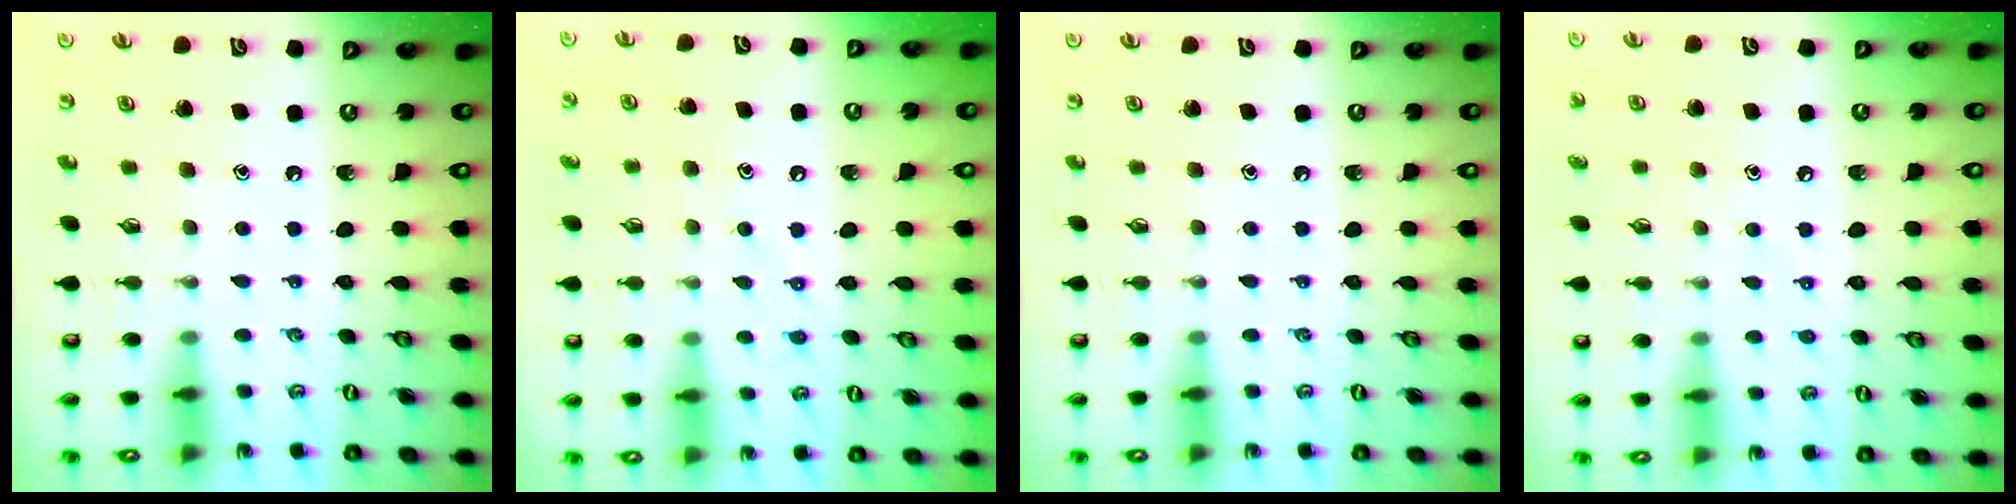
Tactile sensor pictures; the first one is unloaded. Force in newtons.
{"total": 7.8, "press": 7.8, "slide": 0.8}
{"total": 0.0}
{"total": 6.4, "press": 6.4, "slide": 0.5}